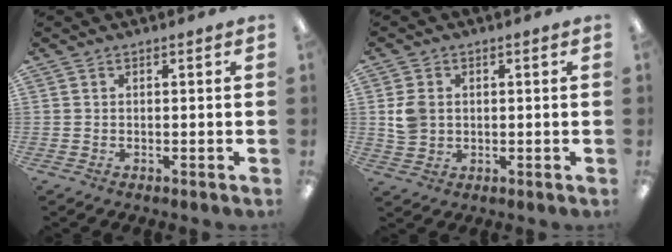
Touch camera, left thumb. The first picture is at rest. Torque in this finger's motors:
{"motor_torque": [-0.03, 0.18, 0.15, -0.22, 0.03]}